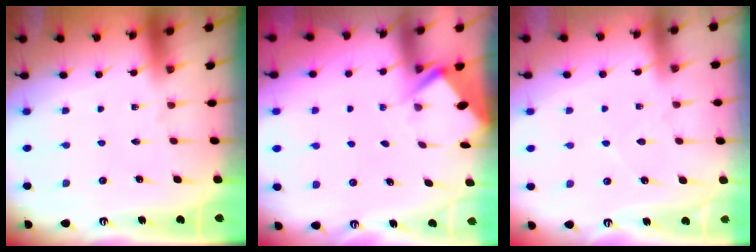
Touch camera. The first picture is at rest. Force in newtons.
{"total": 2.8, "press": 2.8, "slide": 0.3}
{"total": 4.3, "press": 4.2, "slide": 0.6}